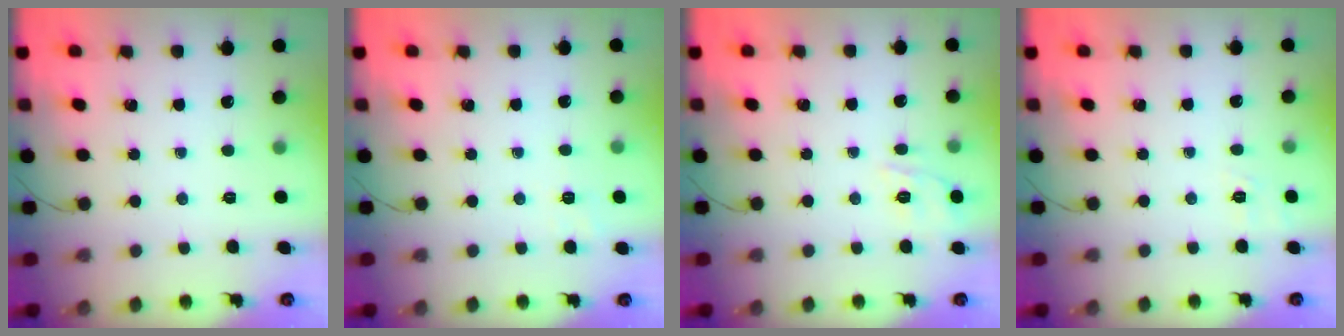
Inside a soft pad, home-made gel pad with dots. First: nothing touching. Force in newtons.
{"total": 2.9, "press": 2.6, "slide": 1.4}
{"total": 8.4, "press": 8.3, "slide": 1.5}
{"total": 1.8, "press": 0.4, "slide": 1.7}